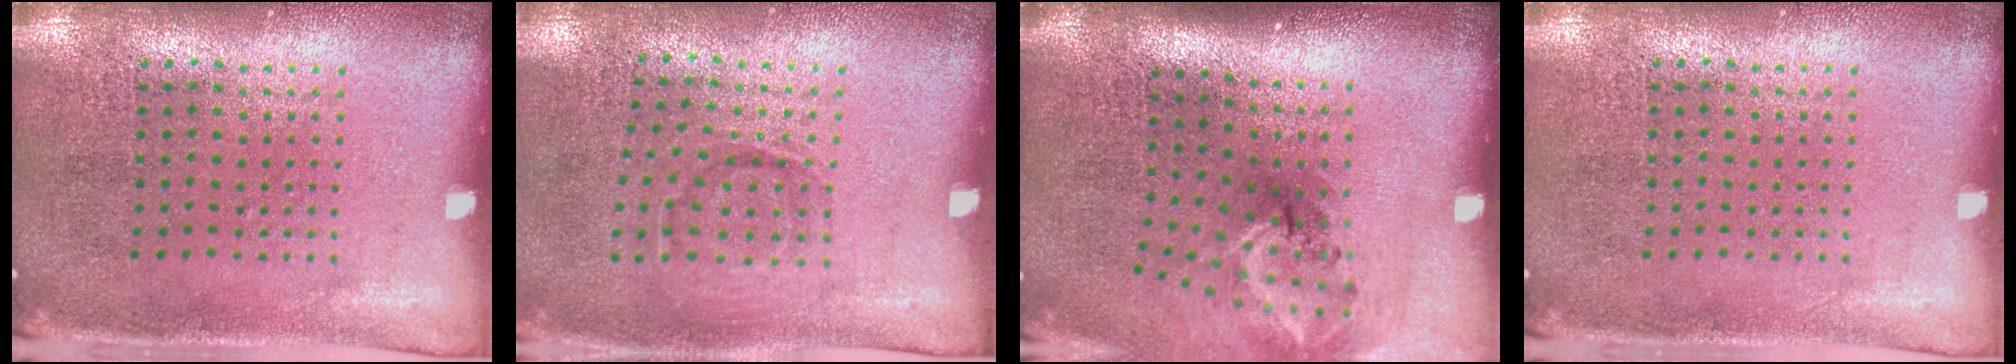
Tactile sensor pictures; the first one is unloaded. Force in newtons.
{"total": 0.9, "press": 0.6, "slide": 0.7}
{"total": 1.9, "press": 1.3, "slide": 1.5}
{"total": 0.0}